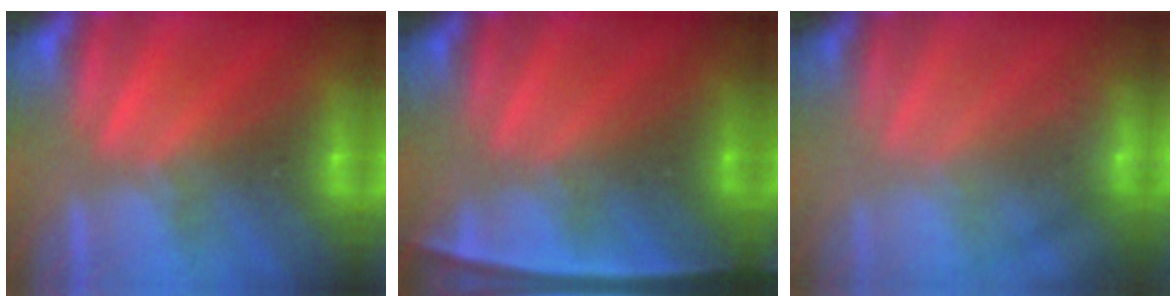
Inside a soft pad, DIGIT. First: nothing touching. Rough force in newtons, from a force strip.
{"total": 2.4}
{"total": 2.4}